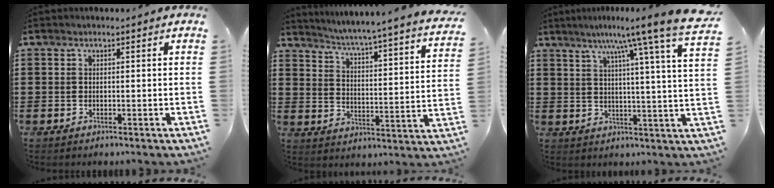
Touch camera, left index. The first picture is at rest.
{"total": 3.8, "force": [3.2, -1.4, 1.5], "torque": [-0.048, -0.047, 0.040]}
{"total": 9.9, "force": [7.5, -1.1, 6.4], "torque": [-0.122, -0.049, 0.108]}